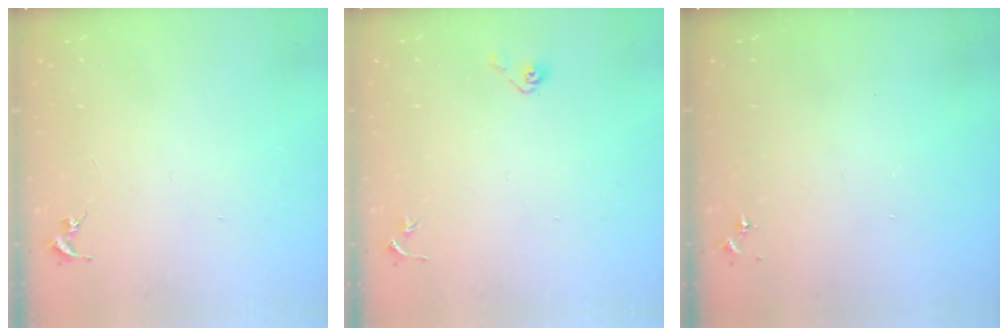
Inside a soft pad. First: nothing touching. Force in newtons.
{"total": 4.0, "press": 3.6, "slide": 1.8}
{"total": 0.0}